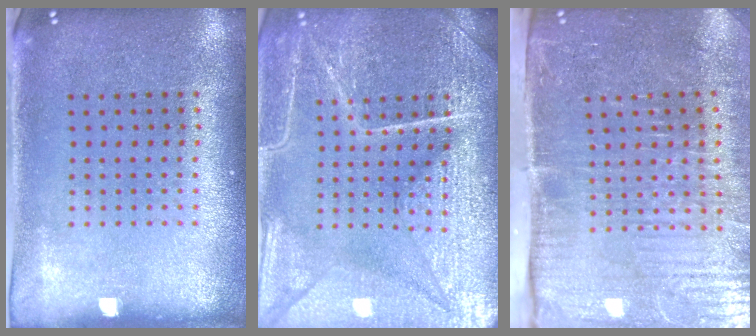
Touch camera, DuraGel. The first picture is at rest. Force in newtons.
{"total": 7.0, "press": 7.0, "slide": 0.8}
{"total": 5.3, "press": 4.5, "slide": 2.7}